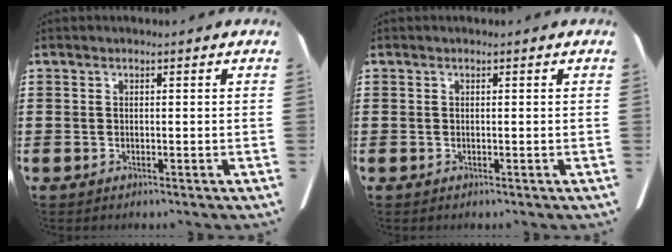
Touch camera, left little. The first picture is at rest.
{"total": 0.0}